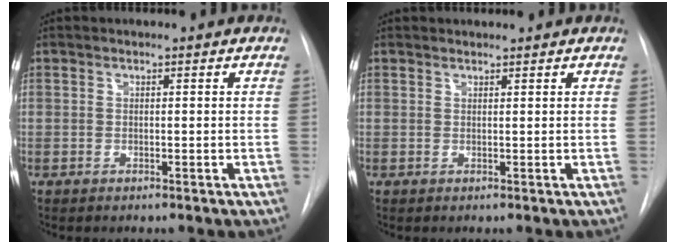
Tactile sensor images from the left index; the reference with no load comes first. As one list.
[{"total": 0.9, "force": [0.8, 0.0, -0.2], "torque": [-0.004, 0.006, 0.018]}]